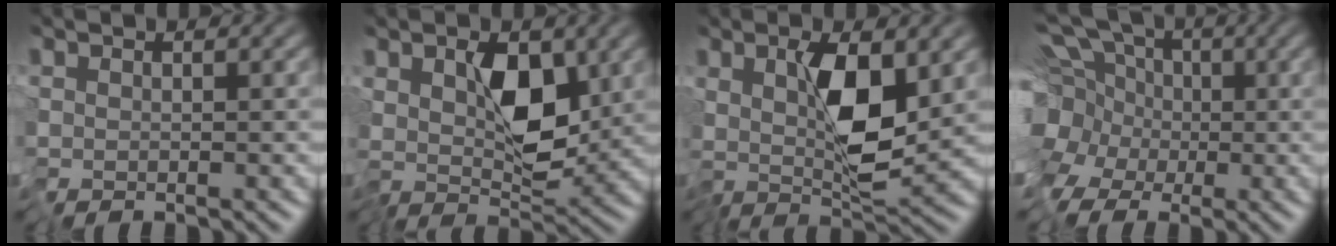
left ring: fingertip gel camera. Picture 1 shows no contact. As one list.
[{"total": 5.0, "force": [0.7, 2.4, 4.3], "torque": [-0.068, -0.020, 0.016]}, {"total": 5.1, "force": [0.9, 1.2, 4.9], "torque": [-0.085, -0.012, 0.019]}, {"total": 11.3, "force": [-0.7, 8.9, 6.9], "torque": [-0.153, 0.029, -0.044]}]